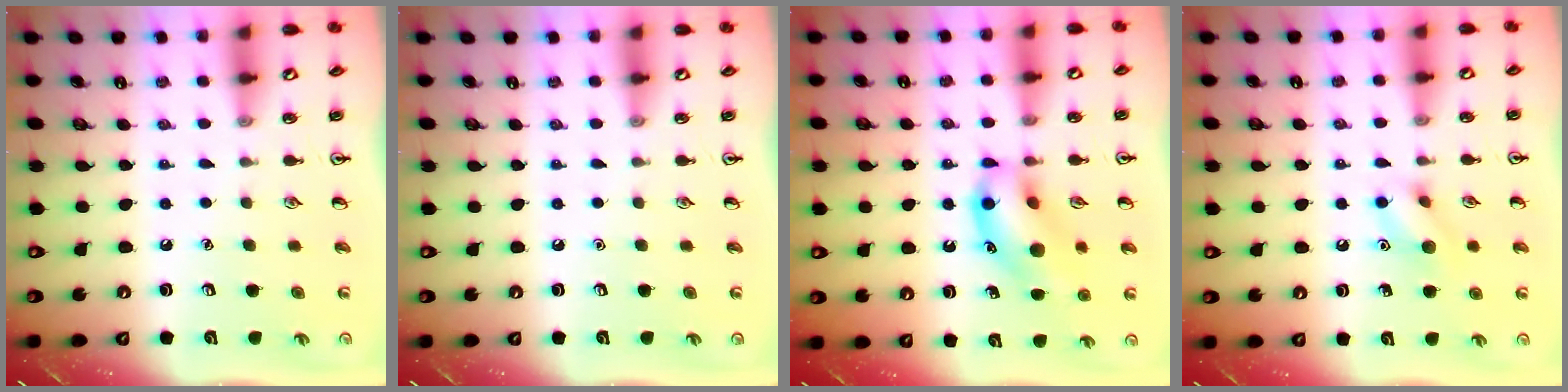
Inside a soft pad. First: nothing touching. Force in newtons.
{"total": 0.0}
{"total": 13.7, "press": 13.6, "slide": 1.8}
{"total": 8.9, "press": 8.9, "slide": 0.6}